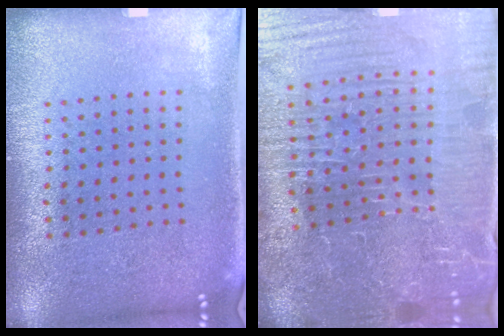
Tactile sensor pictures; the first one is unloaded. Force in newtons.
{"total": 5.6, "press": 5.4, "slide": 1.6}